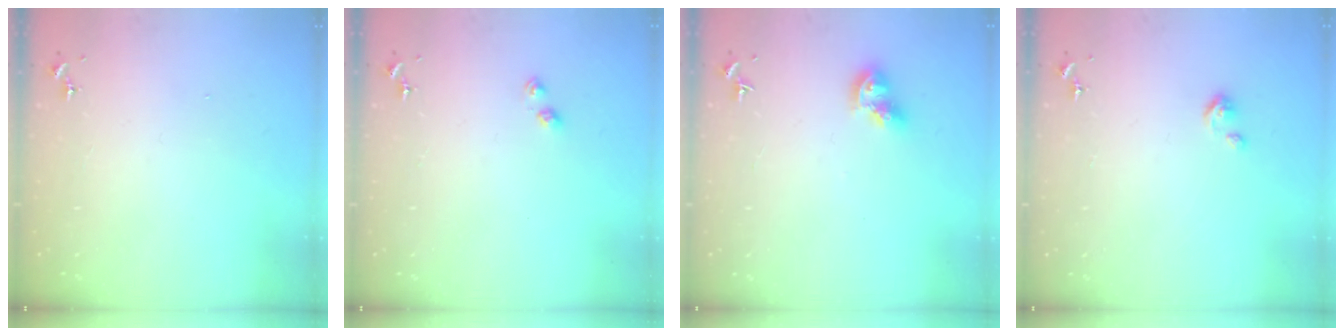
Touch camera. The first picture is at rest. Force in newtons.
{"total": 3.3, "press": 3.3, "slide": 0.4}
{"total": 9.0, "press": 9.0, "slide": 0.8}
{"total": 4.3, "press": 4.3, "slide": 0.4}